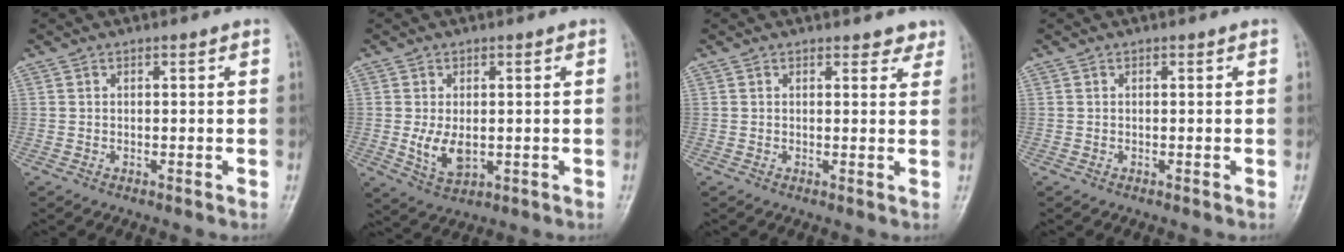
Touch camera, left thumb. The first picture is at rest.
{"total": 5.7, "force": [-0.3, 3.3, 4.6], "torque": [-0.080, -0.014, 0.004]}
{"total": 2.7, "force": [2.2, 1.3, 0.9], "torque": [0.013, -0.010, 0.020]}
{"total": 0.0}